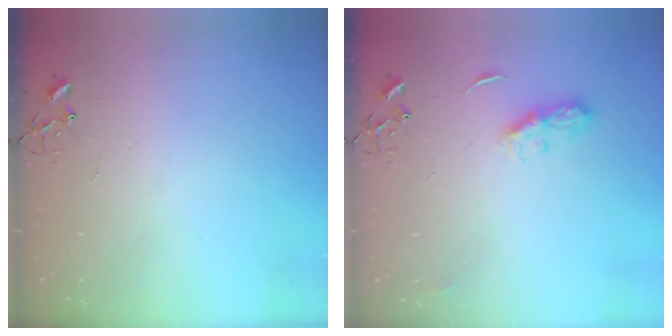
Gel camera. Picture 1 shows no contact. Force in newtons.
{"total": 7.2, "press": 7.2, "slide": 0.3}